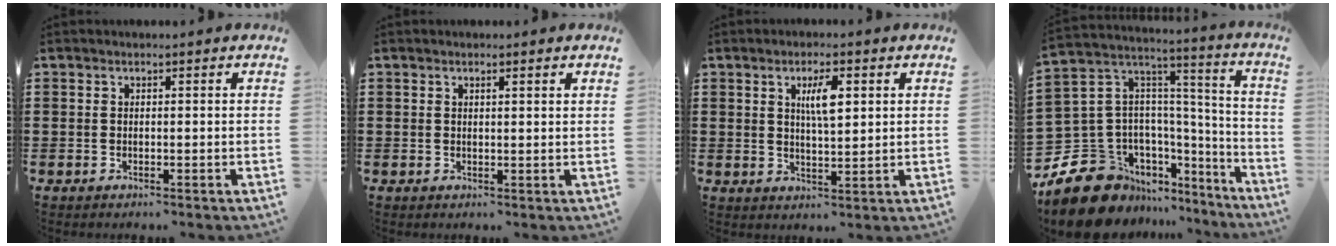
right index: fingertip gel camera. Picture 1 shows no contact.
{"total": 0.7, "force": [0.5, 0.0, 0.6], "torque": [-0.012, 0.000, 0.009]}
{"total": 4.7, "force": [1.5, 1.3, 4.2], "torque": [-0.081, 0.006, 0.021]}
{"total": 14.1, "force": [-9.1, 9.6, 4.8], "torque": [-0.139, 0.012, -0.162]}